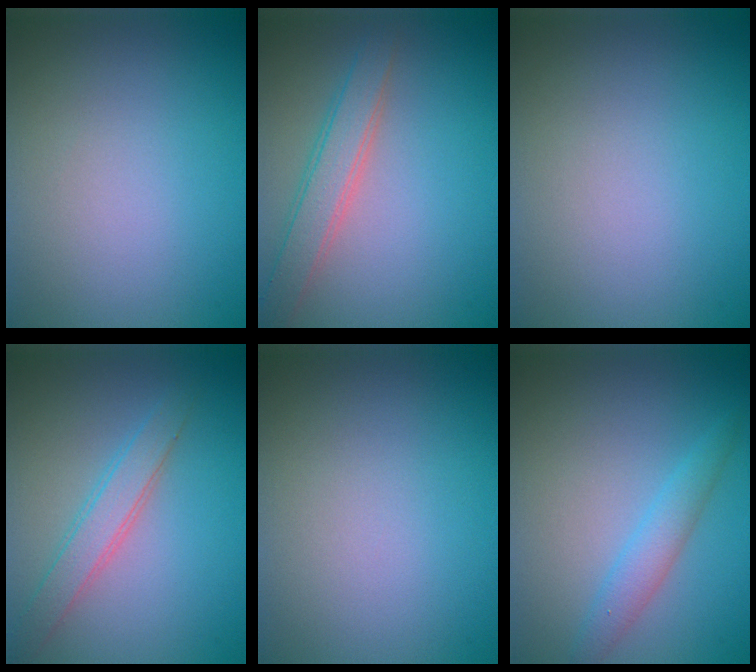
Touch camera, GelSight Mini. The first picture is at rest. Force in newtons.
{"total": 3.2, "press": 3.2, "slide": 0.1}
{"total": 0.0}
{"total": 2.6, "press": 2.6, "slide": 0.1}
{"total": 0.0}
{"total": 2.2, "press": 2.2, "slide": 0.3}